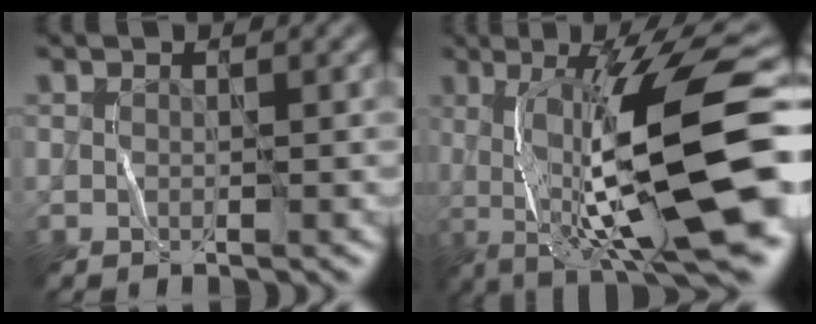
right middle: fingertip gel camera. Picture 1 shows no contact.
{"total": 14.5, "force": [-0.6, 3.8, 13.9], "torque": [-0.198, 0.008, -0.008]}